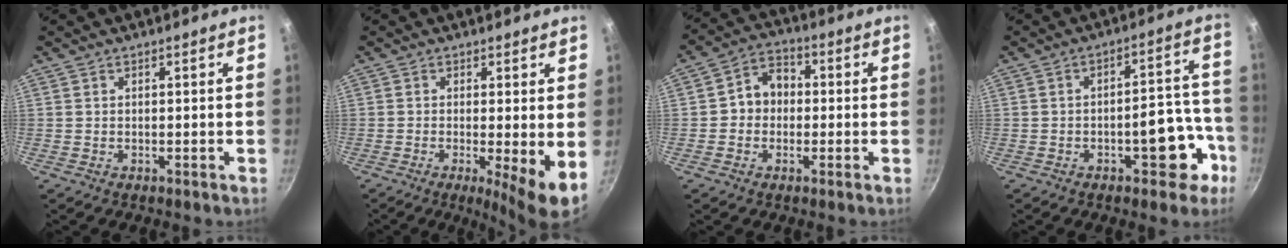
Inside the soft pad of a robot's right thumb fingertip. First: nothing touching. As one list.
[{"total": 7.3, "force": [-0.8, 1.0, 7.2], "torque": [-0.105, -0.016, -0.012]}, {"total": 7.1, "force": [-0.2, 5.9, 3.8], "torque": [-0.027, 0.020, -0.017]}, {"total": 10.7, "force": [-4.6, 5.2, 8.2], "torque": [-0.060, 0.057, -0.052]}]